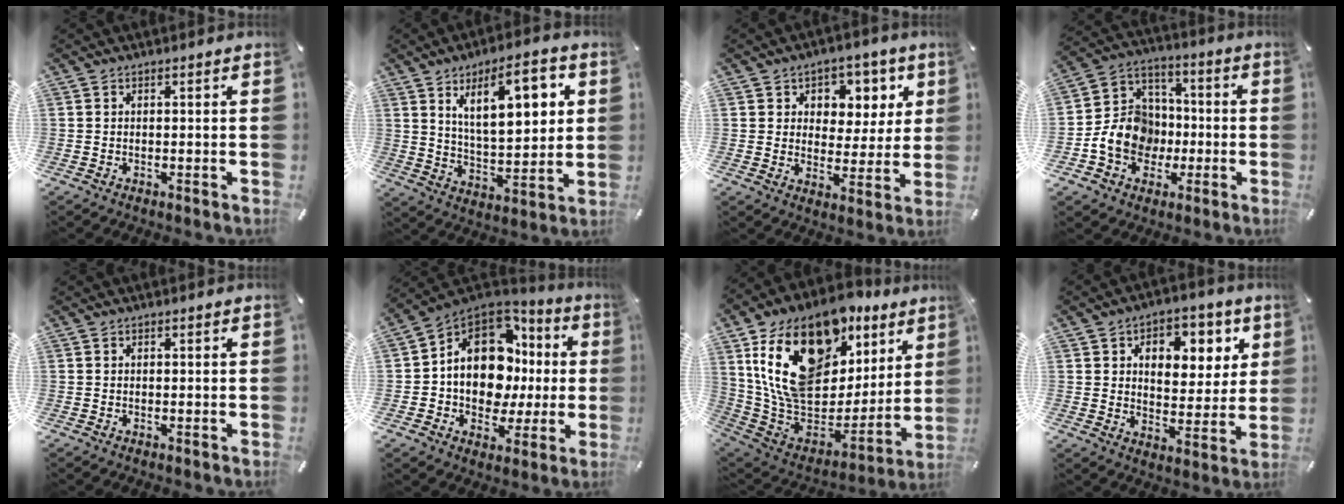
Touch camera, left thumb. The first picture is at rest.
{"total": 15.9, "force": [7.4, 7.2, 12.1], "torque": [-0.183, -0.018, 0.120]}
{"total": 8.1, "force": [3.2, 7.2, 1.9], "torque": [-0.016, -0.028, 0.054]}
{"total": 13.5, "force": [-3.7, 11.6, 5.7], "torque": [-0.117, 0.024, -0.063]}
{"total": 0.0}
{"total": 15.5, "force": [1.9, 11.9, 9.9], "torque": [-0.173, -0.013, 0.036]}
{"total": 24.3, "force": [11.5, 15.3, 15.0], "torque": [-0.256, -0.069, 0.209]}
{"total": 9.4, "force": [3.8, 7.2, 4.6], "torque": [-0.047, -0.025, 0.058]}